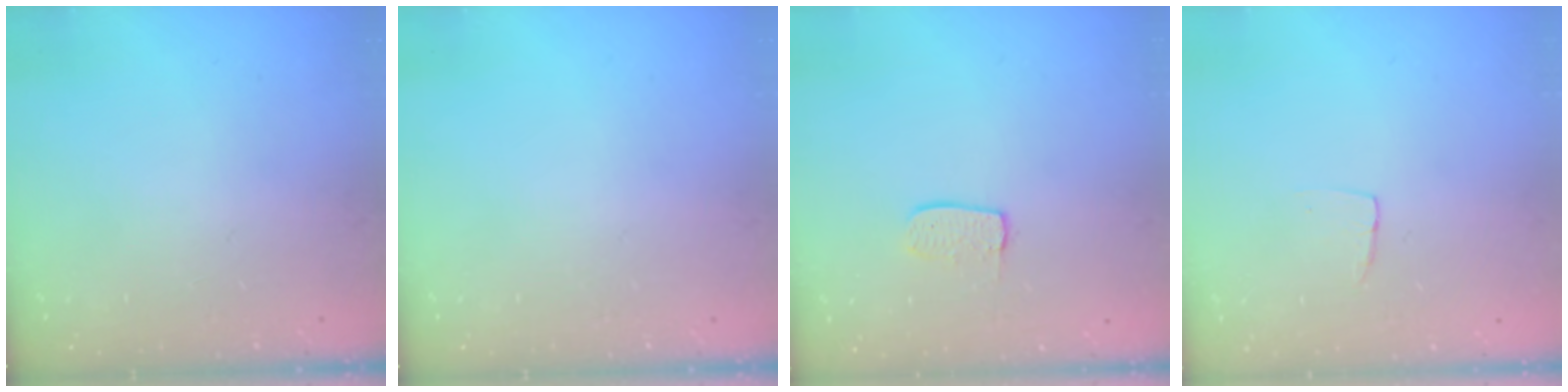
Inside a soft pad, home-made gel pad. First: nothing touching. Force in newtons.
{"total": 0.0}
{"total": 6.6, "press": 6.5, "slide": 0.4}
{"total": 3.3, "press": 3.3, "slide": 0.2}